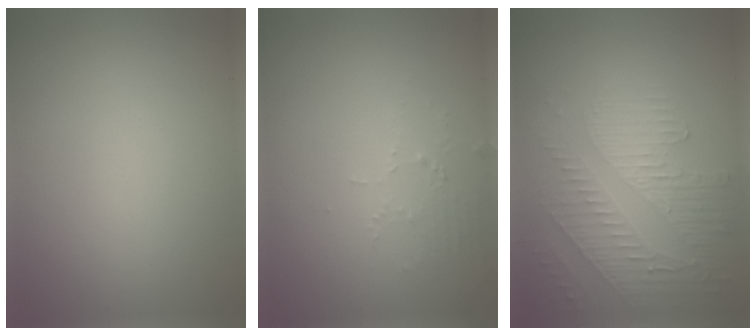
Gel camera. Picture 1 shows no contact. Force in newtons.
{"total": 1.5, "press": 1.5, "slide": 0.2}
{"total": 4.0, "press": 3.4, "slide": 2.0}